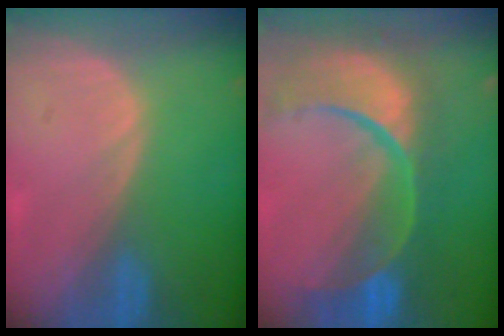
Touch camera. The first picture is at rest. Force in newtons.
{"total": 13.8, "press": 11.0, "slide": 8.5}